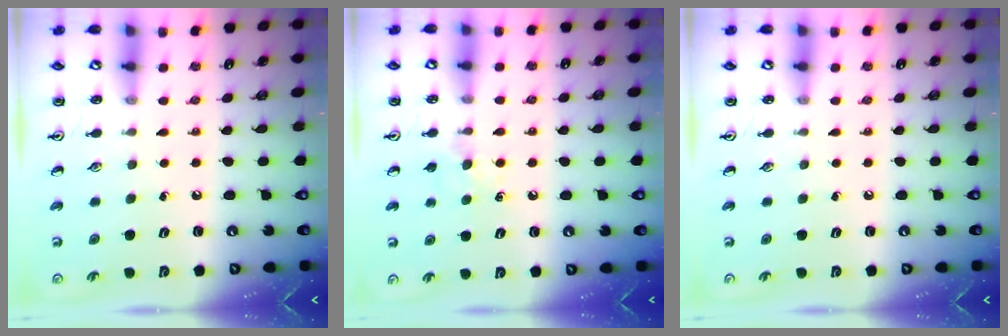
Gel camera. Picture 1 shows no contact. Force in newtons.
{"total": 5.0, "press": 5.0, "slide": 0.8}
{"total": 0.0}